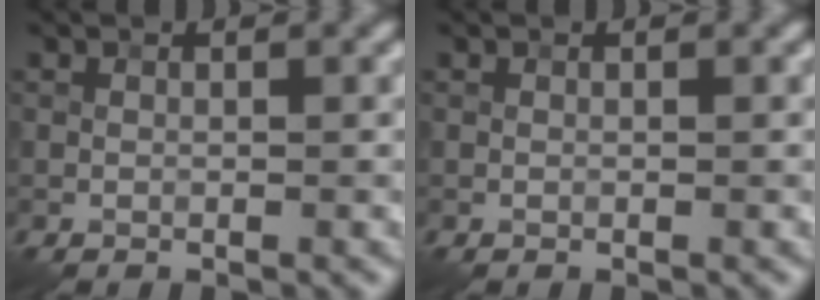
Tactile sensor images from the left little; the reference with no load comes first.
{"total": 0.0}